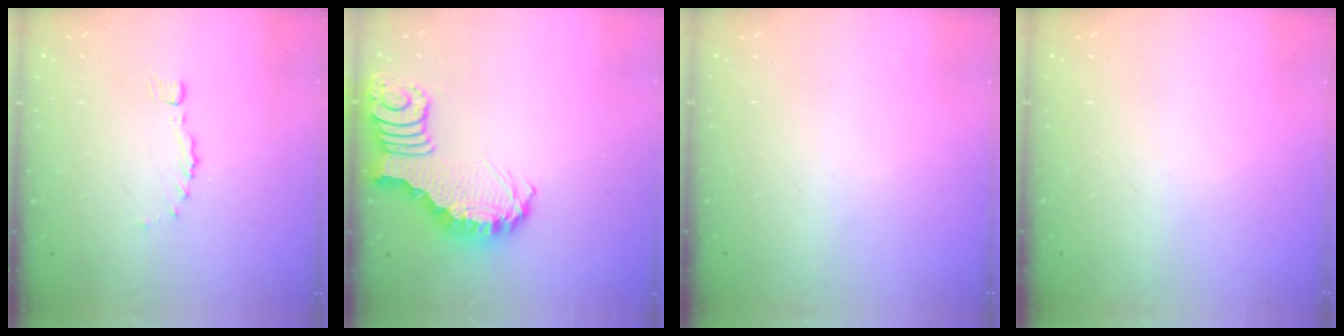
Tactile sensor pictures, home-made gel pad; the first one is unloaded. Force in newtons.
{"total": 3.4, "press": 3.3, "slide": 0.7}
{"total": 0.0}
{"total": 0.0}